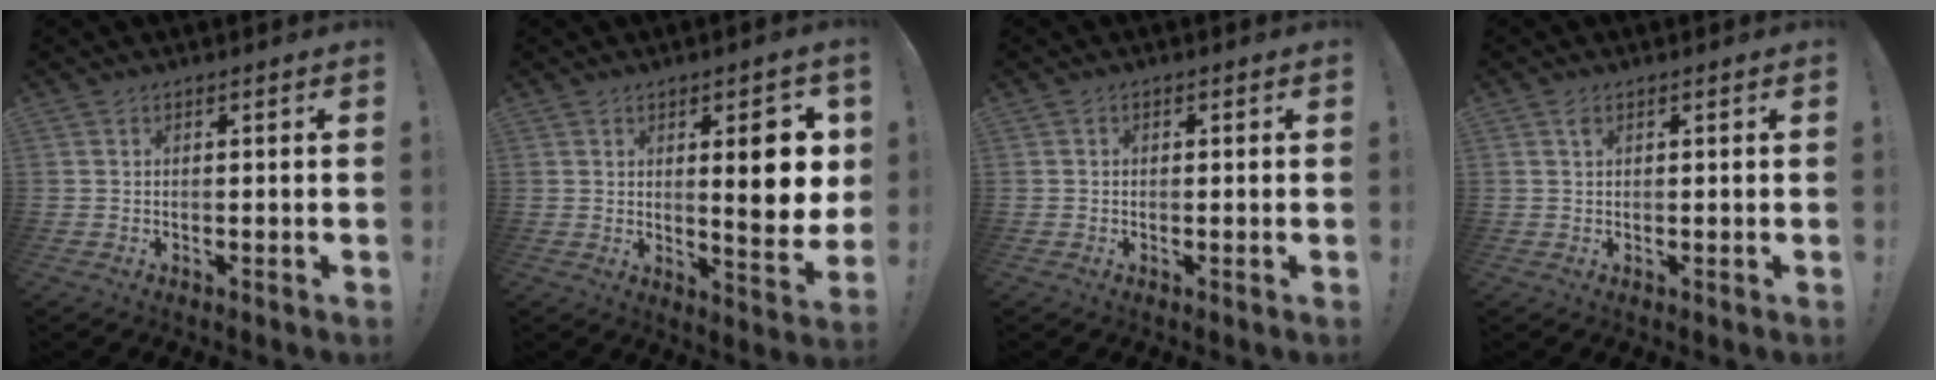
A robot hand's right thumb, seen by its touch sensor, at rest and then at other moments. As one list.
[{"total": 11.3, "force": [2.3, 3.2, 10.6], "torque": [-0.132, -0.011, 0.031]}, {"total": 0.8, "force": [-0.4, 0.7, 0.3], "torque": [-0.013, 0.007, -0.005]}, {"total": 1.2, "force": [0.7, 0.7, 0.7], "torque": [-0.009, -0.002, 0.011]}]